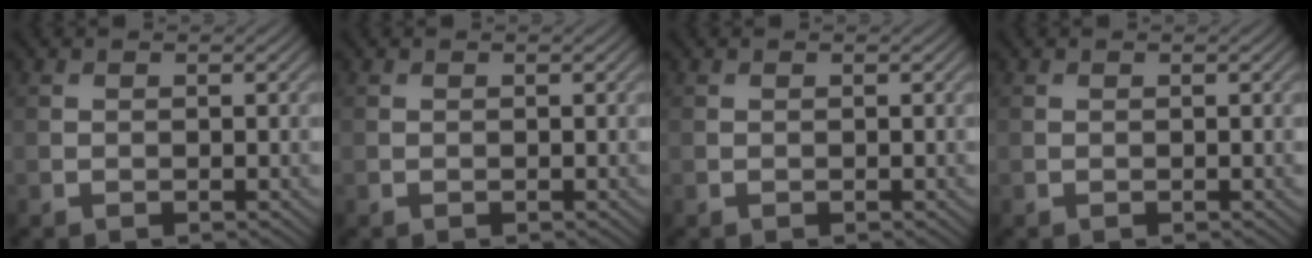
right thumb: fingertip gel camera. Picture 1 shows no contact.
{"total": 0.0}
{"total": 0.0}
{"total": 0.0}